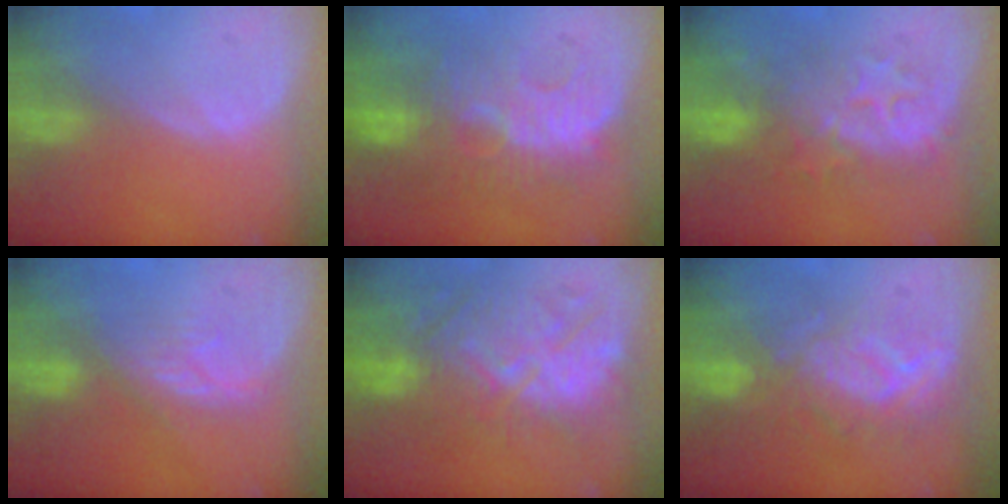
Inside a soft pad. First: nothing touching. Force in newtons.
{"total": 9.7, "press": 9.4, "slide": 2.5}
{"total": 8.2, "press": 8.2, "slide": 0.8}
{"total": 4.3, "press": 4.0, "slide": 1.4}
{"total": 10.6, "press": 10.6, "slide": 1.2}
{"total": 9.2, "press": 8.6, "slide": 3.3}